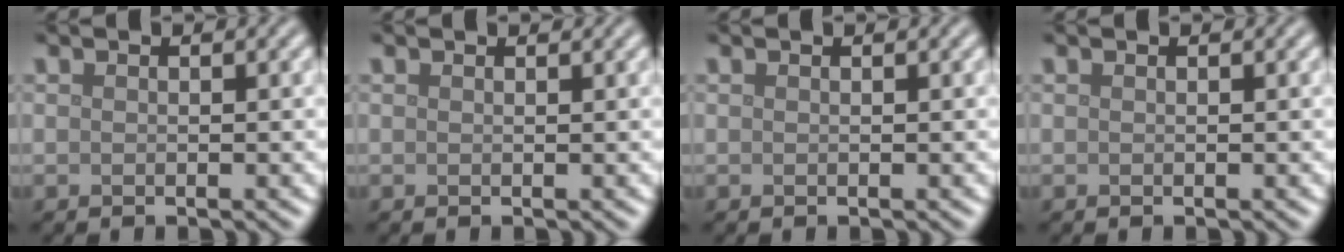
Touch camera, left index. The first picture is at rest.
{"total": 0.6, "force": [0.6, 0.0, 0.1], "torque": [-0.003, -0.001, 0.008]}
{"total": 0.0}
{"total": 0.0}